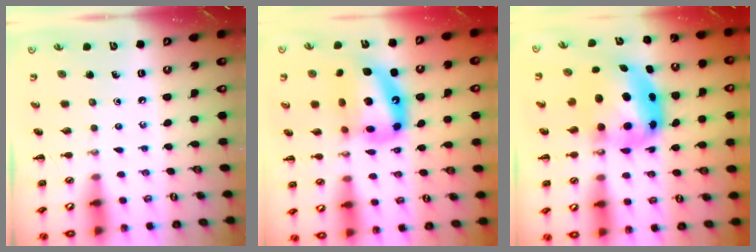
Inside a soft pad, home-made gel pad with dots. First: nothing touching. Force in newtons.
{"total": 16.8, "press": 16.3, "slide": 4.2}
{"total": 8.6, "press": 8.4, "slide": 2.1}